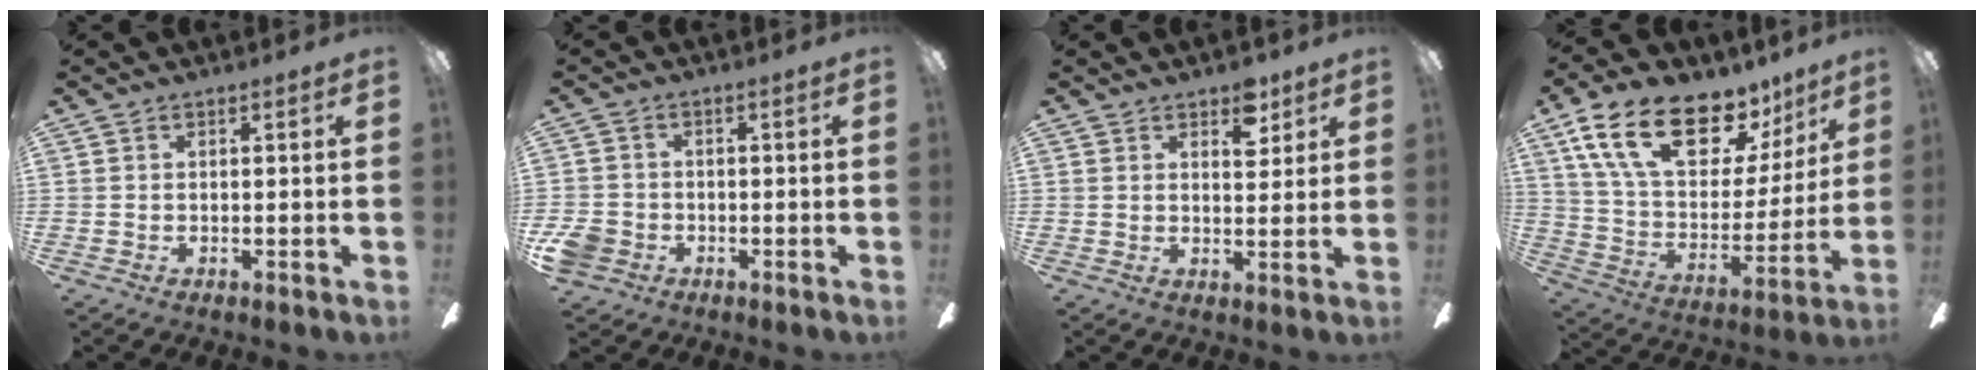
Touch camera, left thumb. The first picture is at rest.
{"total": 5.4, "force": [-2.3, 4.3, 2.2], "torque": [-0.060, 0.014, -0.046]}
{"total": 5.6, "force": [3.8, 2.9, 2.9], "torque": [-0.025, -0.014, 0.063]}
{"total": 22.6, "force": [14.5, 11.1, 13.3], "torque": [-0.234, -0.077, 0.258]}